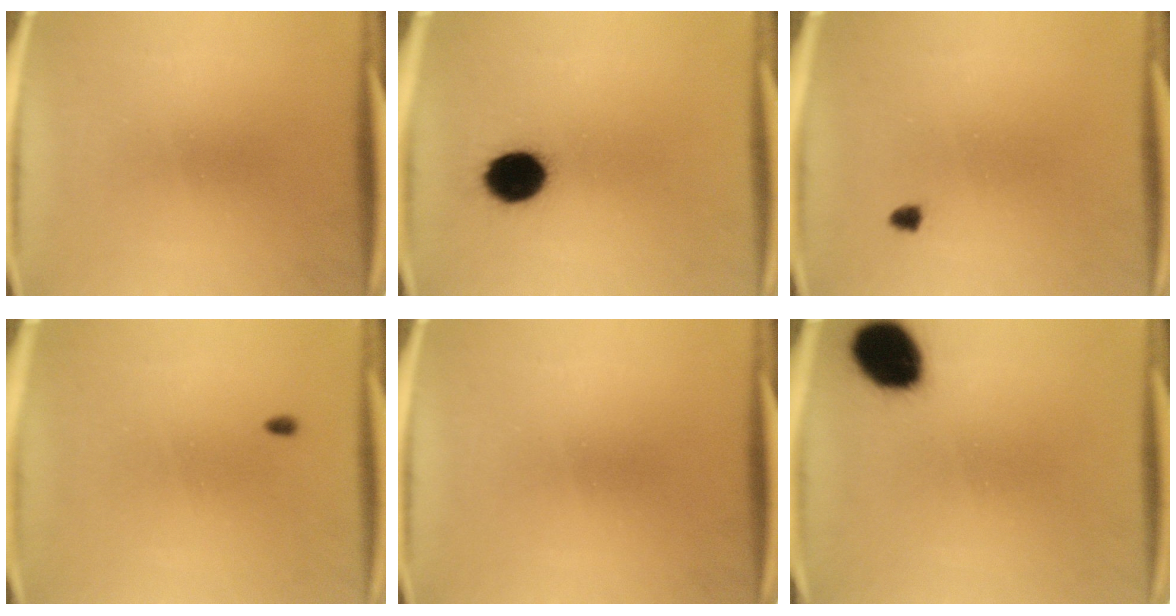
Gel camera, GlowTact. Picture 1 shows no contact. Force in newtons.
{"total": 9.9}
{"total": 1.0}
{"total": 0.7}
{"total": 0.0}
{"total": 12.6}